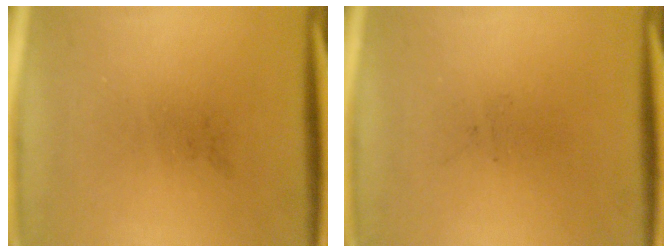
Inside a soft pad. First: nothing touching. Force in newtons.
{"total": 0.0}